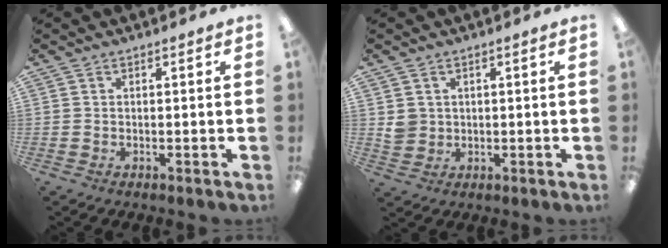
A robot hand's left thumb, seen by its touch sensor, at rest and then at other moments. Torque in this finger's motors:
{"motor_torque": [-0.19, 0.20, 0.28, -0.27, 0.00]}